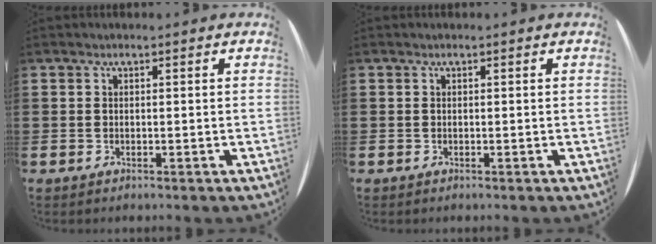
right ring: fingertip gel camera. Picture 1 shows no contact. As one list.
[{"total": 0.0}]